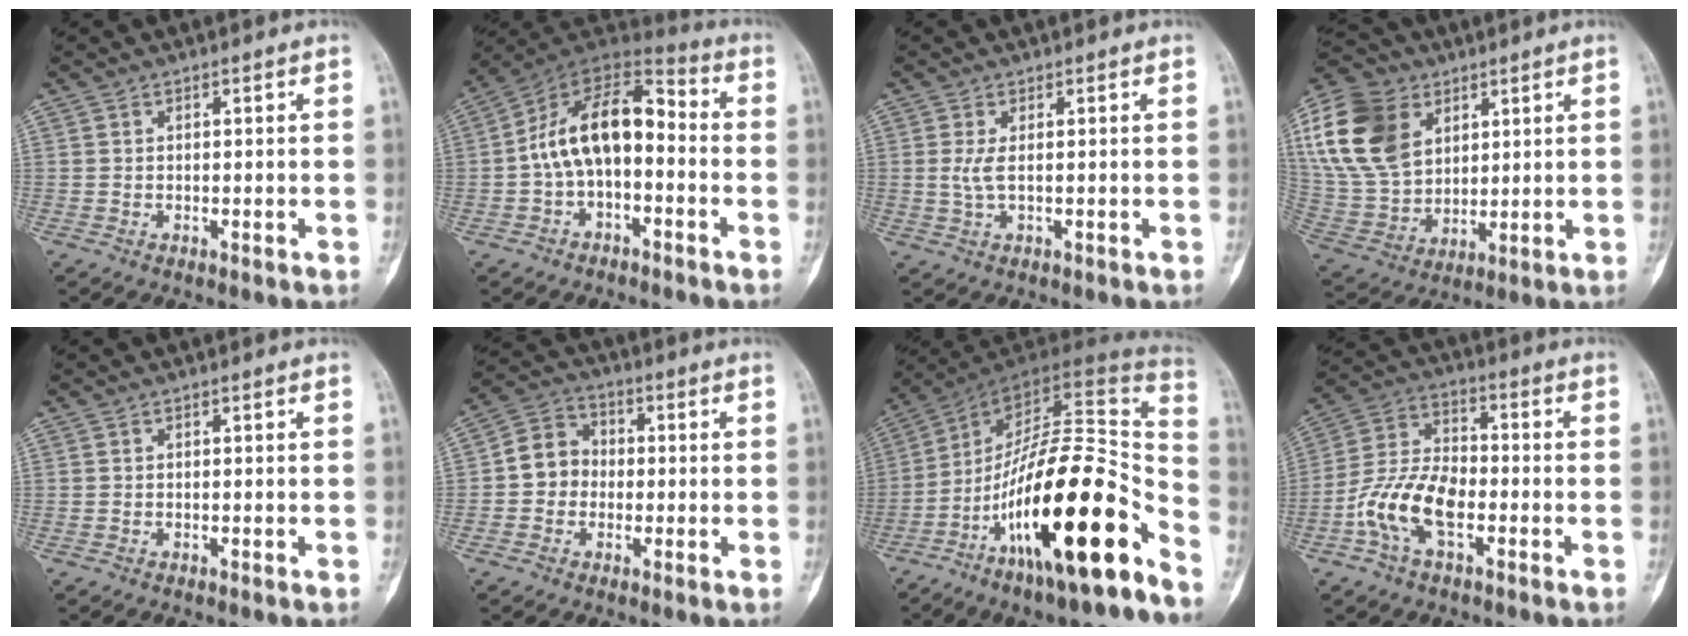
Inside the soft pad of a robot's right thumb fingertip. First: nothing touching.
{"total": 14.8, "force": [-1.6, 8.5, 12.0], "torque": [-0.188, 0.060, -0.040]}
{"total": 2.6, "force": [0.2, 0.7, 2.4], "torque": [-0.068, -0.002, 0.009]}
{"total": 19.7, "force": [7.3, 13.9, 12.0], "torque": [-0.236, -0.011, 0.142]}
{"total": 0.0}
{"total": 7.3, "force": [-0.7, 6.5, 3.3], "torque": [-0.031, 0.026, -0.028]}
{"total": 27.8, "force": [-14.8, 7.1, 22.5], "torque": [-0.324, 0.081, -0.240]}
{"total": 12.1, "force": [-4.2, 6.4, 9.3], "torque": [-0.184, 0.033, -0.084]}